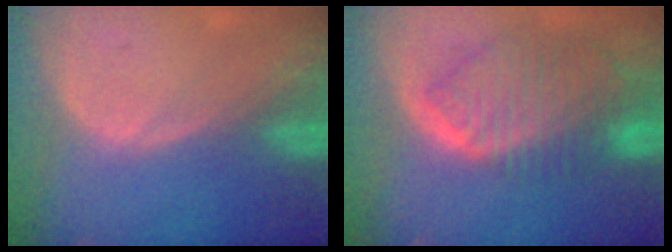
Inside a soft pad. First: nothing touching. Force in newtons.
{"total": 9.9, "press": 8.4, "slide": 5.2}